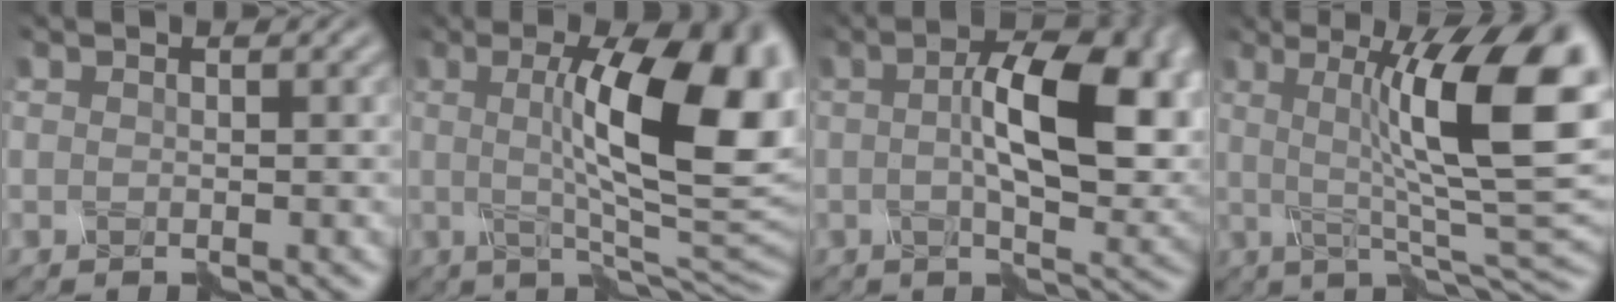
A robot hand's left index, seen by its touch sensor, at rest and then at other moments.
{"total": 11.4, "force": [0.6, 2.3, 11.1], "torque": [-0.153, 0.006, 0.012]}
{"total": 10.1, "force": [0.6, 3.0, 9.6], "torque": [-0.144, 0.009, 0.008]}
{"total": 11.8, "force": [1.3, 1.7, 11.6], "torque": [-0.162, 0.011, 0.020]}